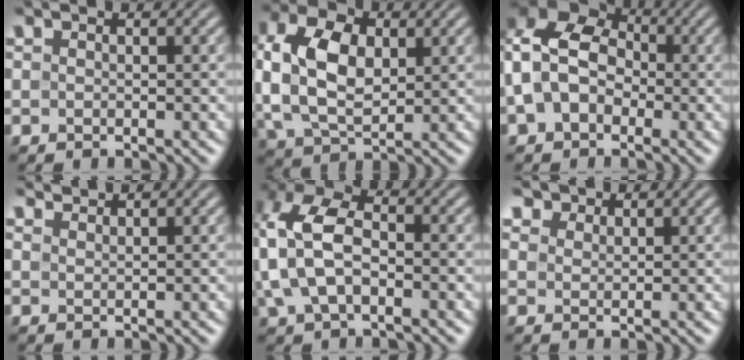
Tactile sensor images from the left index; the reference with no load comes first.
{"total": 9.5, "force": [1.5, 6.1, 7.1], "torque": [-0.159, 0.013, 0.020]}
{"total": 9.8, "force": [-0.1, 7.3, 6.5], "torque": [-0.126, 0.024, -0.022]}
{"total": 1.6, "force": [1.6, 0.0, 0.2], "torque": [-0.005, -0.001, 0.029]}
{"total": 8.3, "force": [0.0, 5.0, 6.6], "torque": [-0.162, 0.019, -0.013]}
{"total": 2.6, "force": [2.1, 1.4, 0.6], "torque": [-0.020, -0.011, 0.045]}